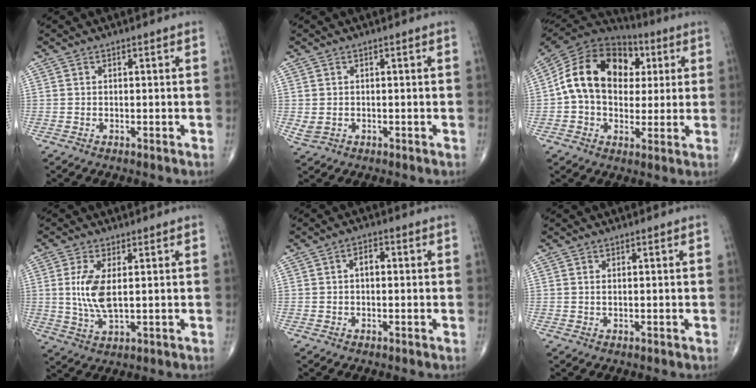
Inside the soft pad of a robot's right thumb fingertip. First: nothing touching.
{"total": 1.9, "force": [-0.2, 1.6, 1.1], "torque": [-0.026, 0.000, 0.004]}
{"total": 19.7, "force": [3.0, 14.2, 13.2], "torque": [-0.216, 0.027, 0.045]}
{"total": 7.5, "force": [1.0, 2.9, 6.8], "torque": [-0.154, -0.012, 0.026]}
{"total": 2.9, "force": [0.3, 1.7, 2.3], "torque": [-0.035, 0.011, 0.002]}
{"total": 0.6, "force": [0.2, 0.2, 0.5], "torque": [-0.016, 0.002, 0.006]}